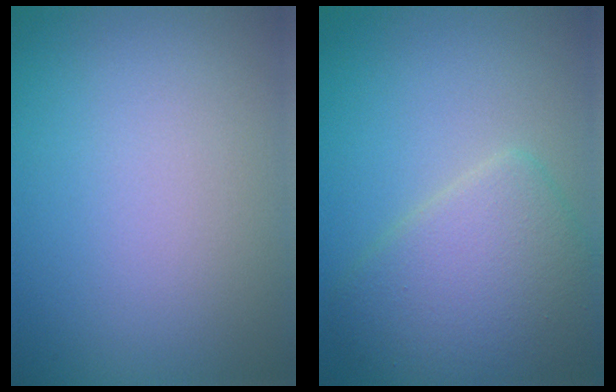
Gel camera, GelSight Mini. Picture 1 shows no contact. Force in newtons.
{"total": 5.8, "press": 5.8, "slide": 0.4}